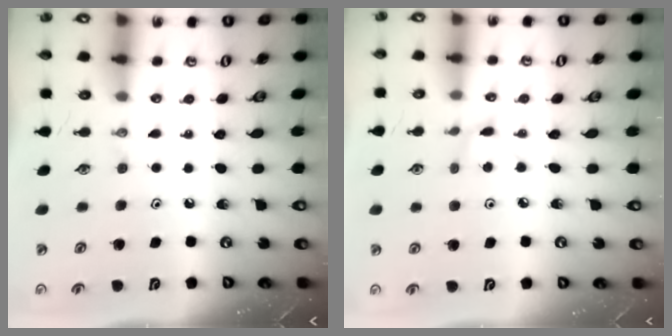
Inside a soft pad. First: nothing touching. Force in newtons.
{"total": 3.1, "press": 3.1, "slide": 0.4}